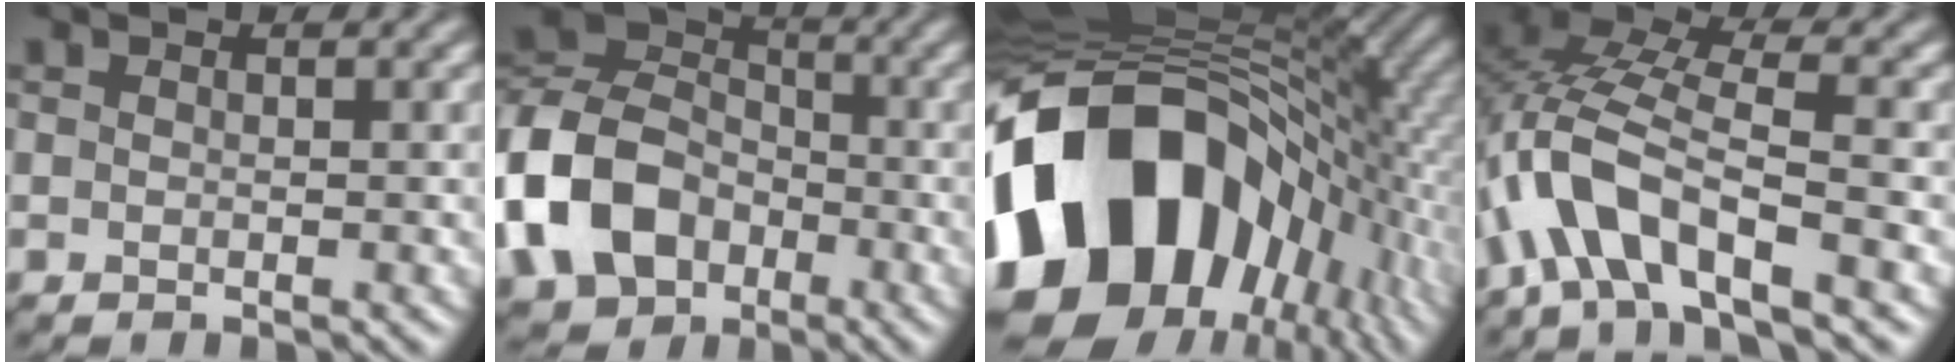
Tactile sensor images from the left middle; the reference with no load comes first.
{"total": 11.3, "force": [-4.3, 8.6, 6.0], "torque": [-0.142, -0.013, -0.096]}
{"total": 21.1, "force": [-4.1, 15.1, 14.2], "torque": [-0.296, -0.035, -0.059]}
{"total": 8.3, "force": [-4.0, 3.4, 6.5], "torque": [-0.132, 0.013, -0.085]}